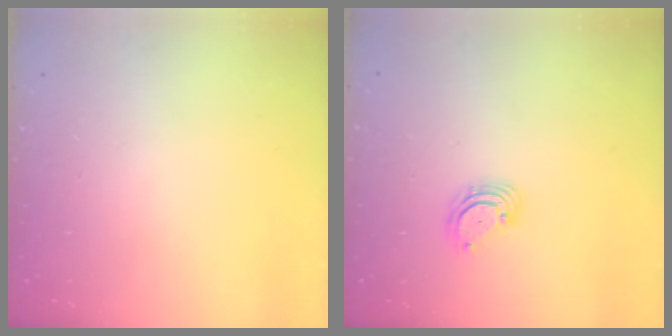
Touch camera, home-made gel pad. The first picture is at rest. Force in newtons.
{"total": 3.4, "press": 3.4, "slide": 0.2}